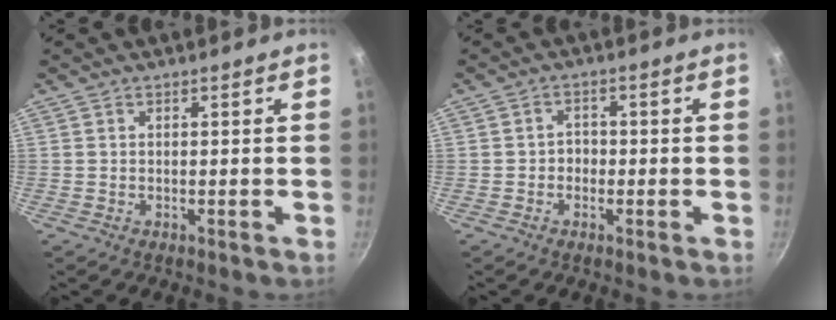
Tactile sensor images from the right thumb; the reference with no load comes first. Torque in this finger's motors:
{"motor_torque": [-0.31, 0.24, -0.25, 0.01, -0.01]}